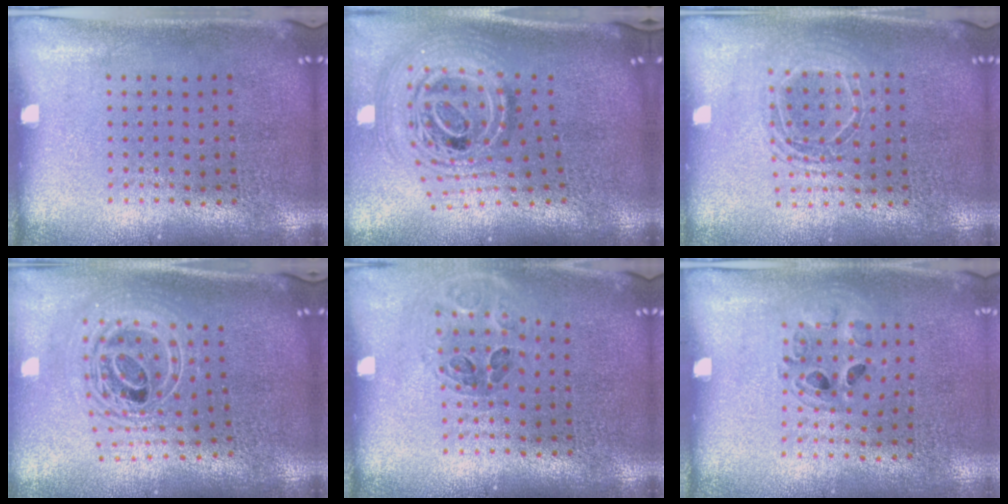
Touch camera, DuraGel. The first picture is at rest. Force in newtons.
{"total": 2.5, "press": 1.8, "slide": 1.8}
{"total": 1.6, "press": 1.4, "slide": 0.8}
{"total": 2.4, "press": 1.8, "slide": 1.7}
{"total": 1.0, "press": 1.0, "slide": 0.1}
{"total": 1.0, "press": 1.0, "slide": 0.1}